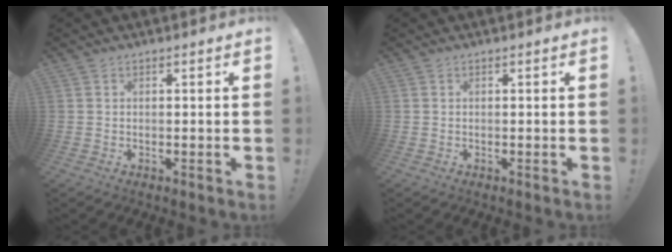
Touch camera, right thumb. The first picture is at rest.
{"total": 0.0}